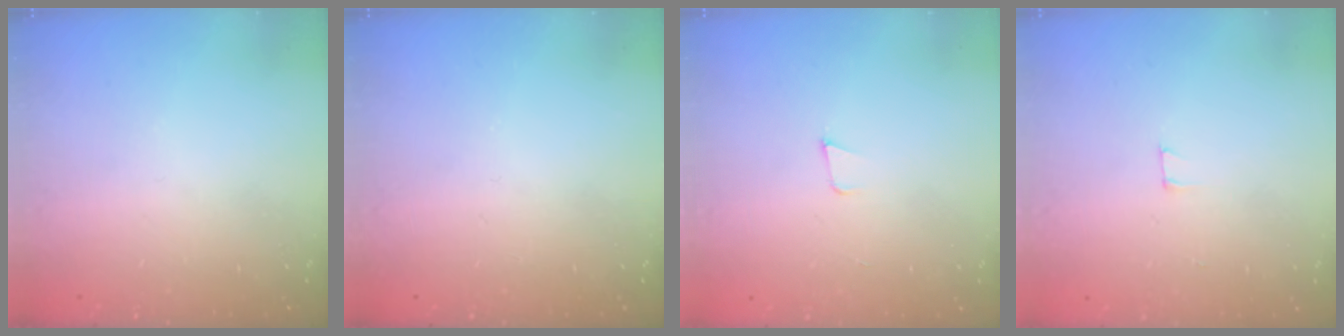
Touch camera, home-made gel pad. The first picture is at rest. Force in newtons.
{"total": 0.0}
{"total": 3.4, "press": 2.1, "slide": 2.7}
{"total": 2.5, "press": 2.5, "slide": 0.2}